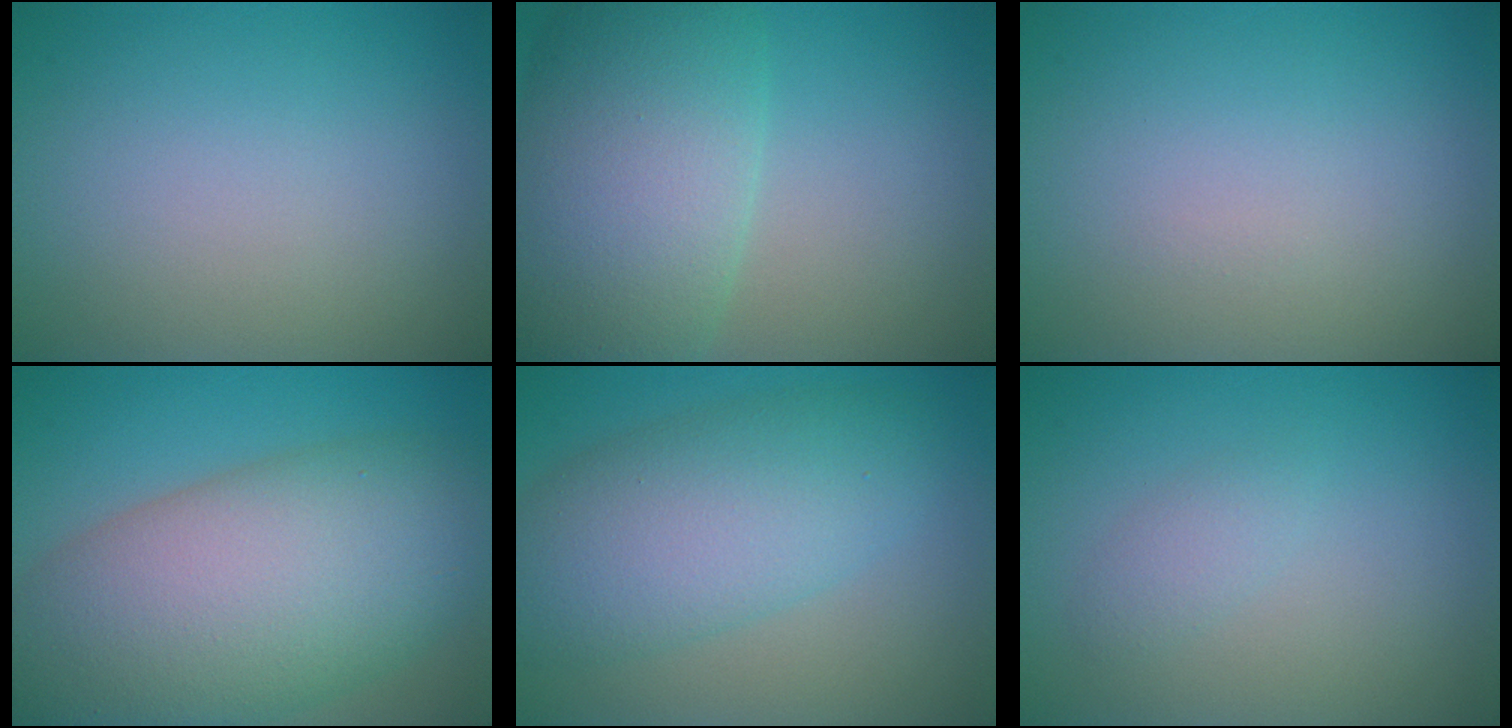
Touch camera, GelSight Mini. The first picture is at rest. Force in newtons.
{"total": 10.6, "press": 10.5, "slide": 0.4}
{"total": 0.0}
{"total": 13.6, "press": 13.6, "slide": 0.5}
{"total": 7.4, "press": 7.4, "slide": 0.1}
{"total": 1.3, "press": 1.3, "slide": 0.1}